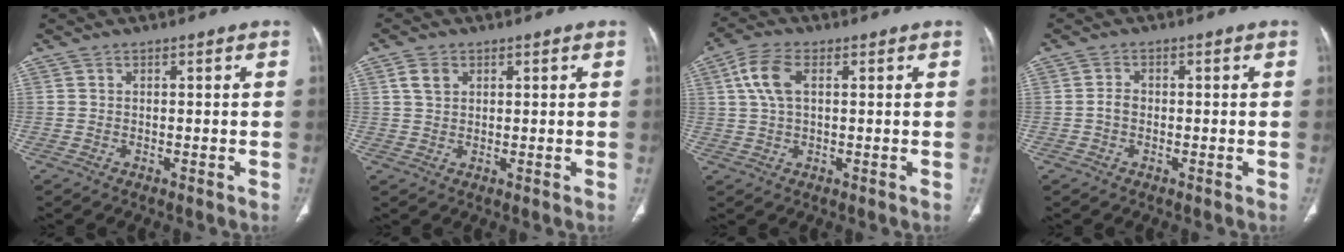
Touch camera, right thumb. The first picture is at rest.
{"total": 3.2, "force": [1.4, 2.3, 1.8], "torque": [-0.030, 0.002, 0.030]}
{"total": 6.7, "force": [1.9, 3.5, 5.4], "torque": [-0.121, 0.013, 0.036]}
{"total": 1.7, "force": [-0.5, 1.2, 1.1], "torque": [-0.012, 0.004, -0.013]}